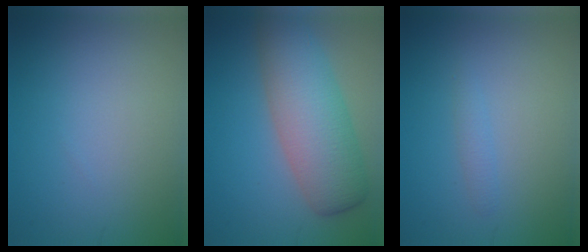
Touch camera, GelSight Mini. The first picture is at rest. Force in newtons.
{"total": 7.5, "press": 7.5, "slide": 0.3}
{"total": 1.0, "press": 0.9, "slide": 0.1}